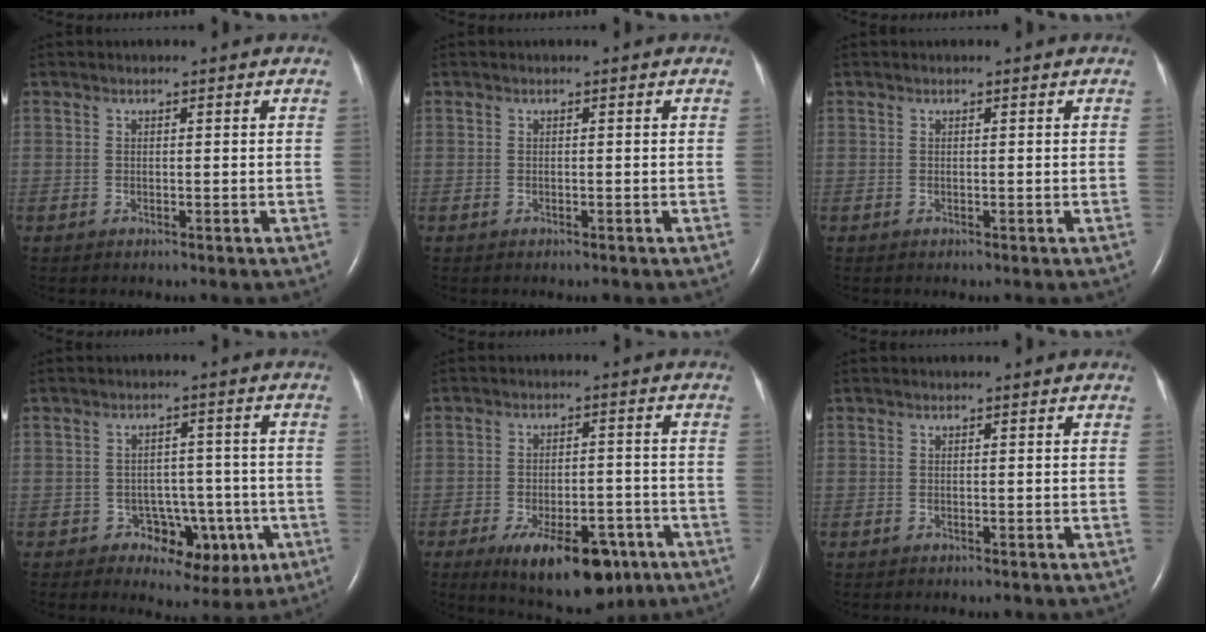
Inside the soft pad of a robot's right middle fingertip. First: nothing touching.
{"total": 0.6, "force": [-0.3, 0.3, 0.3], "torque": [-0.009, 0.000, -0.003]}
{"total": 0.0}
{"total": 6.9, "force": [-2.6, 5.4, 3.5], "torque": [-0.027, 0.025, -0.023]}
{"total": 13.9, "force": [-8.2, 6.1, 9.5], "torque": [-0.133, -0.001, -0.112]}
{"total": 0.6, "force": [-0.4, 0.3, 0.4], "torque": [-0.009, -0.001, -0.003]}